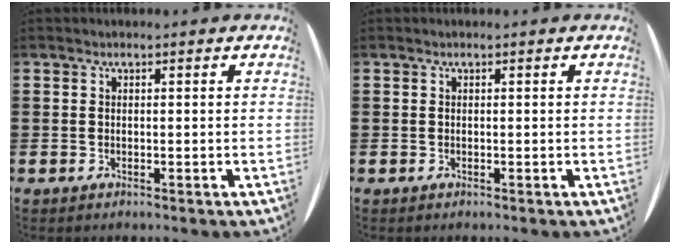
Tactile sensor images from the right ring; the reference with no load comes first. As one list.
[{"total": 0.0}]